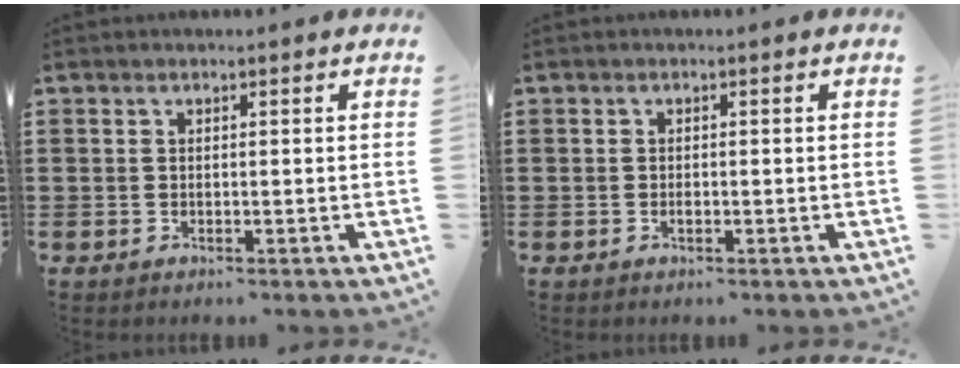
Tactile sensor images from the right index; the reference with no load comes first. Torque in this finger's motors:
{"motor_torque": [1.34, 0.80, 0.20, 0.05]}